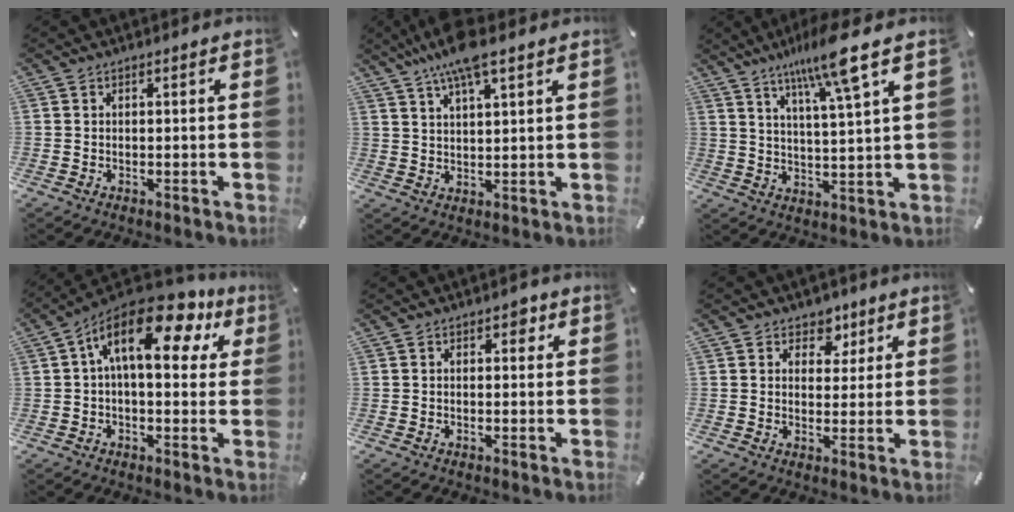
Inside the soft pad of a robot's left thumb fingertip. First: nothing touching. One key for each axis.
{"total": 8.8, "fx": 6.3, "fy": 2.3, "fz": 5.7, "tx": -0.116, "ty": -0.019, "tz": 0.113}
{"total": 12.0, "fx": 8.4, "fy": 0.8, "fz": 8.5, "tx": -0.154, "ty": -0.039, "tz": 0.136}
{"total": 18.0, "fx": 7.4, "fy": 8.5, "fz": 14.1, "tx": -0.233, "ty": -0.042, "tz": 0.119}
{"total": 2.2, "fx": 0.7, "fy": 1.4, "fz": 1.5, "tx": -0.018, "ty": 0.002, "tz": 0.006}
{"total": 5.2, "fx": 2.5, "fy": 4.3, "fz": 1.3, "tx": -0.004, "ty": -0.015, "tz": 0.038}